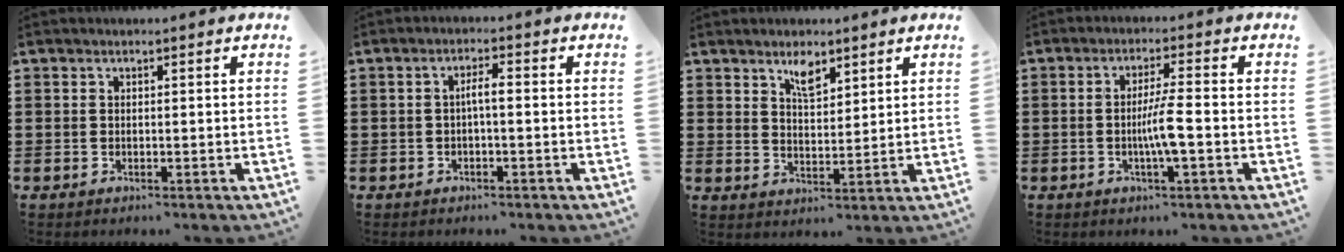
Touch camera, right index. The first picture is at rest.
{"total": 2.2, "force": [-0.3, 0.4, 2.2], "torque": [-0.042, 0.003, -0.009]}
{"total": 3.9, "force": [2.9, 1.4, 2.2], "torque": [-0.034, -0.003, 0.049]}
{"total": 4.9, "force": [-1.1, 0.1, 4.8], "torque": [-0.092, -0.007, -0.026]}